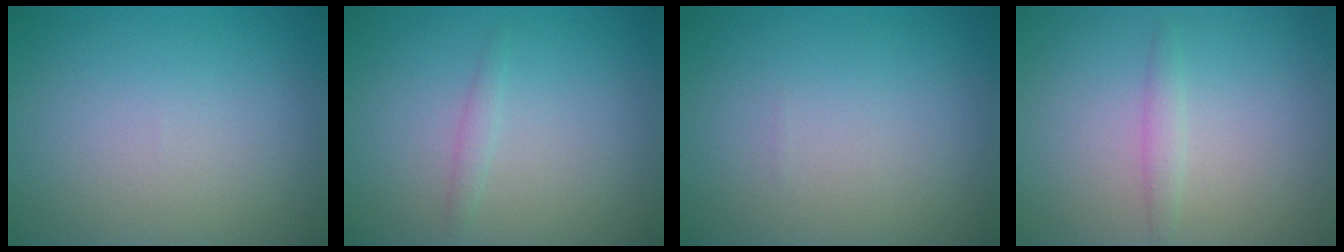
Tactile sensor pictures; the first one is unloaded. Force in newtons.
{"total": 0.9, "press": 0.9, "slide": 0.0}
{"total": 0.0}
{"total": 1.2, "press": 1.2, "slide": 0.1}